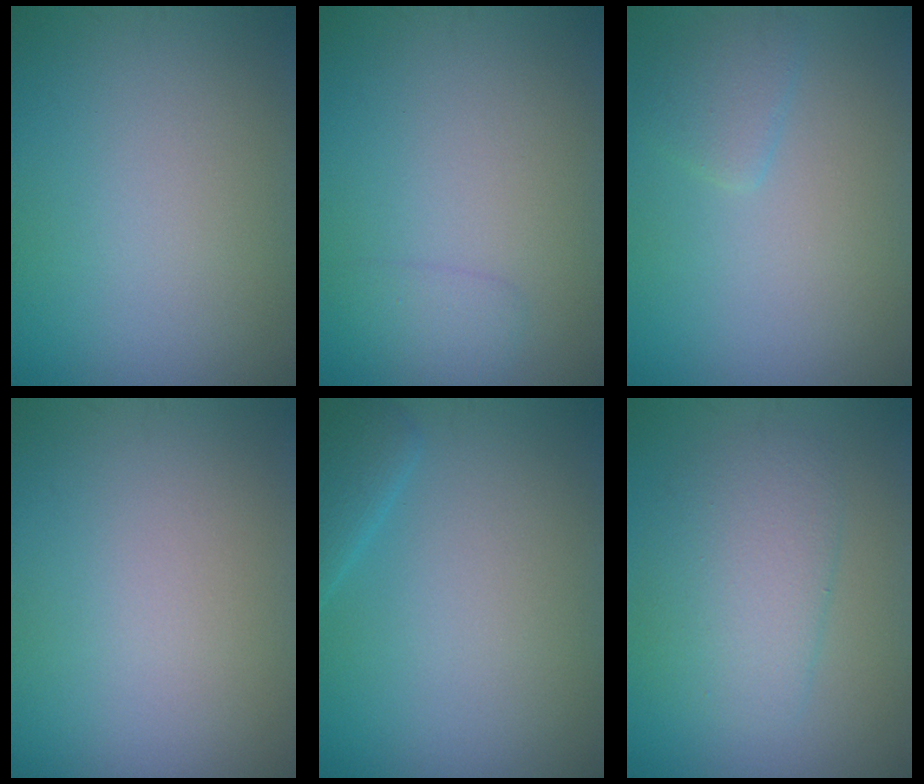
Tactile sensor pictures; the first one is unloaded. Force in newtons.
{"total": 1.4, "press": 1.4, "slide": 0.1}
{"total": 1.8, "press": 1.8, "slide": 0.2}
{"total": 0.0}
{"total": 2.0, "press": 2.0, "slide": 0.1}
{"total": 4.3, "press": 4.3, "slide": 0.2}